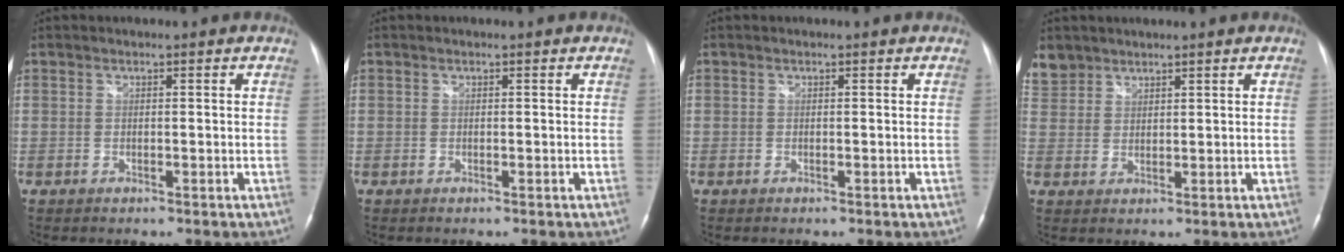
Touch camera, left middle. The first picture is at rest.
{"total": 0.0}
{"total": 0.0}
{"total": 4.0, "force": [3.4, 2.2, 0.0], "torque": [0.002, 0.010, 0.070]}